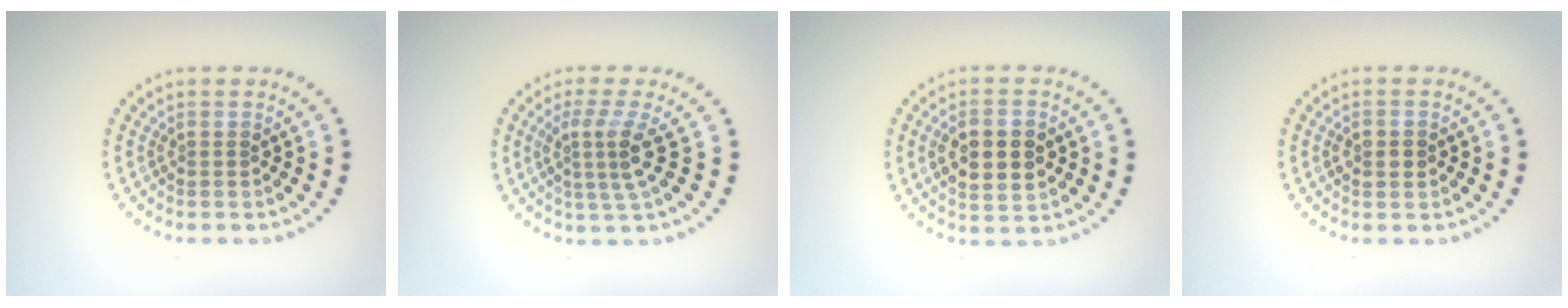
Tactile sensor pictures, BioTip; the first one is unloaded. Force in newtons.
{"total": 3.2, "press": 2.3, "slide": 2.3}
{"total": 4.4, "press": 4.4, "slide": 0.4}
{"total": 2.0, "press": 2.0, "slide": 0.1}